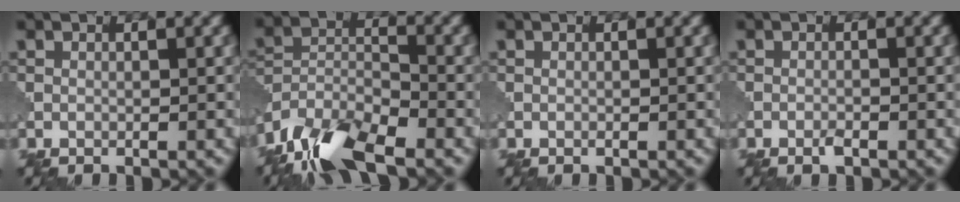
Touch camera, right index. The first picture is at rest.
{"total": 8.9, "force": [-6.8, 2.9, 4.9], "torque": [-0.090, -0.006, -0.138]}
{"total": 0.0}
{"total": 1.0, "force": [-0.7, 0.2, 0.7], "torque": [-0.014, -0.001, -0.013]}